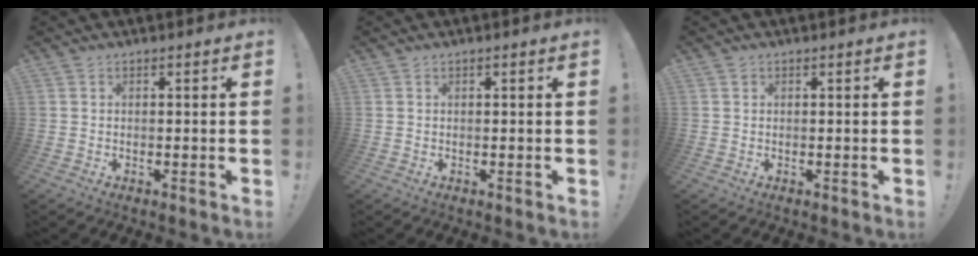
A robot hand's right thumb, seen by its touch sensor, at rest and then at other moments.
{"total": 0.5, "force": [0.3, -0.1, 0.4], "torque": [-0.005, 0.000, 0.005]}
{"total": 0.8, "force": [0.5, 0.6, 0.0], "torque": [0.008, -0.002, 0.009]}